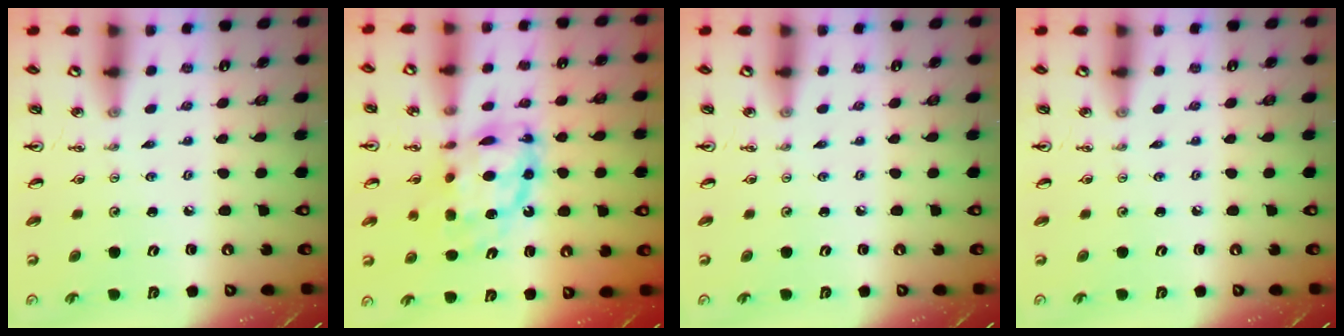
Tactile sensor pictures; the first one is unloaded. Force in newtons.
{"total": 13.6, "press": 13.5, "slide": 1.4}
{"total": 0.0}
{"total": 0.0}